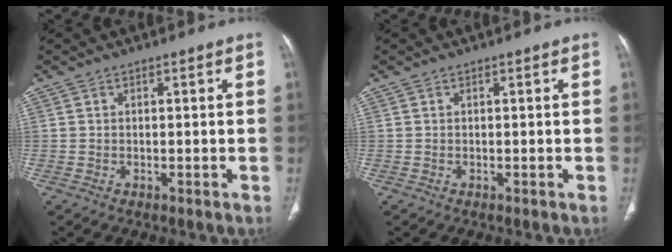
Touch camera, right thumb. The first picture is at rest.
{"total": 0.0}